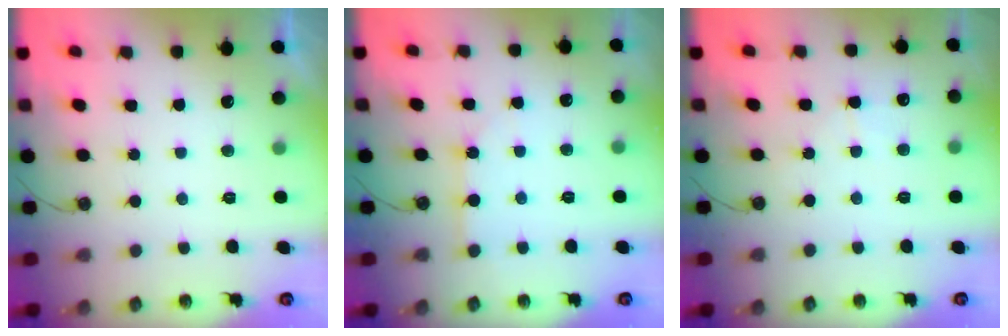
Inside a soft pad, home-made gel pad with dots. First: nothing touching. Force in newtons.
{"total": 3.5, "press": 3.5, "slide": 0.2}
{"total": 3.0, "press": 2.9, "slide": 0.5}